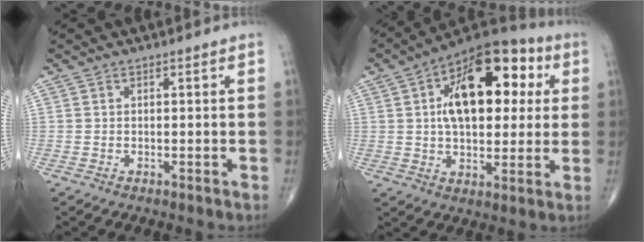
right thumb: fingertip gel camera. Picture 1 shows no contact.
{"total": 20.8, "force": [4.9, 11.3, 16.7], "torque": [-0.215, 0.014, 0.066]}